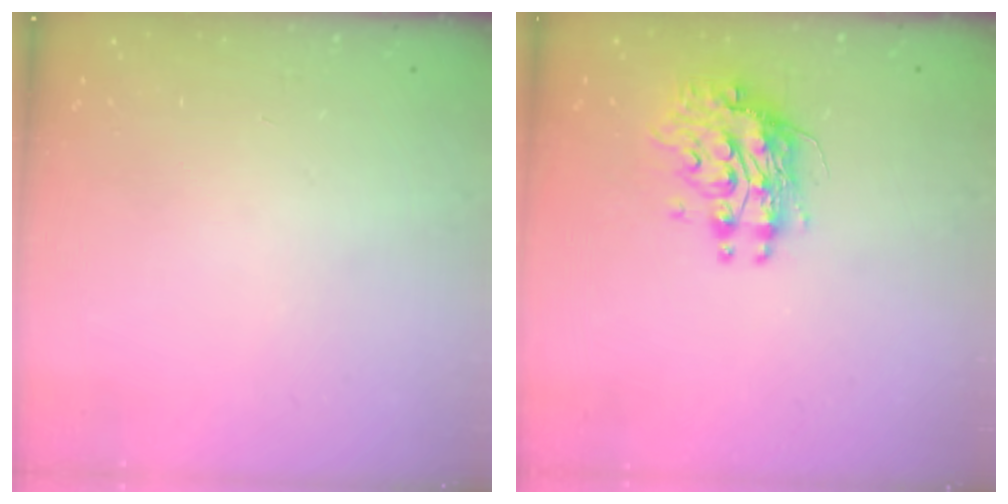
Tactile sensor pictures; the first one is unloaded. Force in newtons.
{"total": 10.3, "press": 10.2, "slide": 1.0}